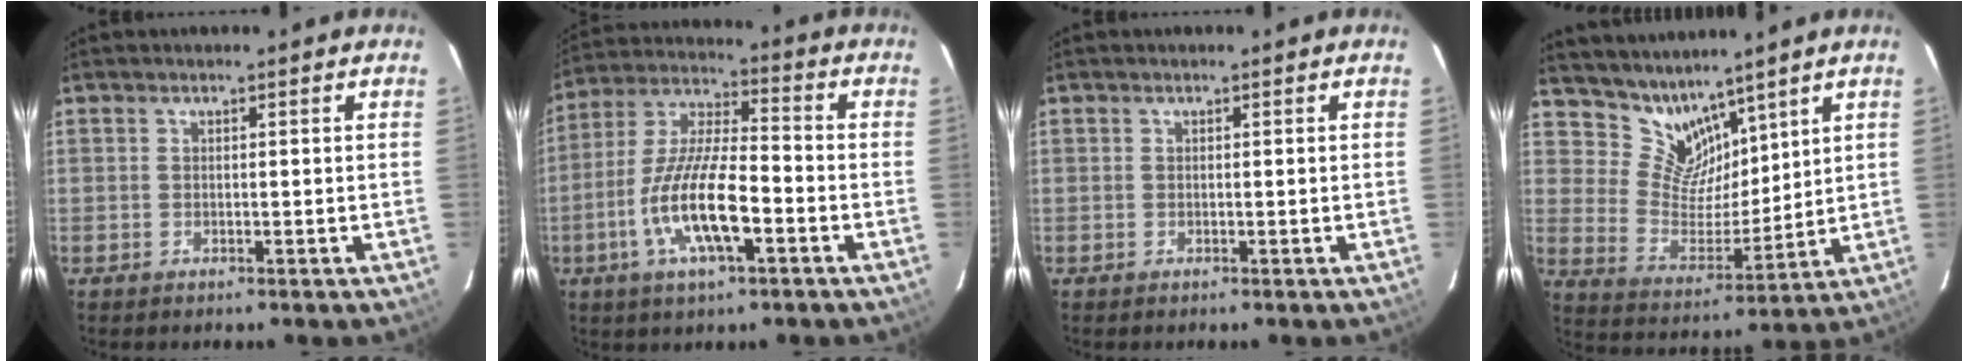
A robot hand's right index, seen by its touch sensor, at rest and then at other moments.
{"total": 14.3, "force": [-5.3, 3.8, 12.8], "torque": [-0.263, -0.006, -0.102]}
{"total": 0.0}
{"total": 9.4, "force": [8.0, 4.5, 2.0], "torque": [-0.033, -0.005, 0.161]}